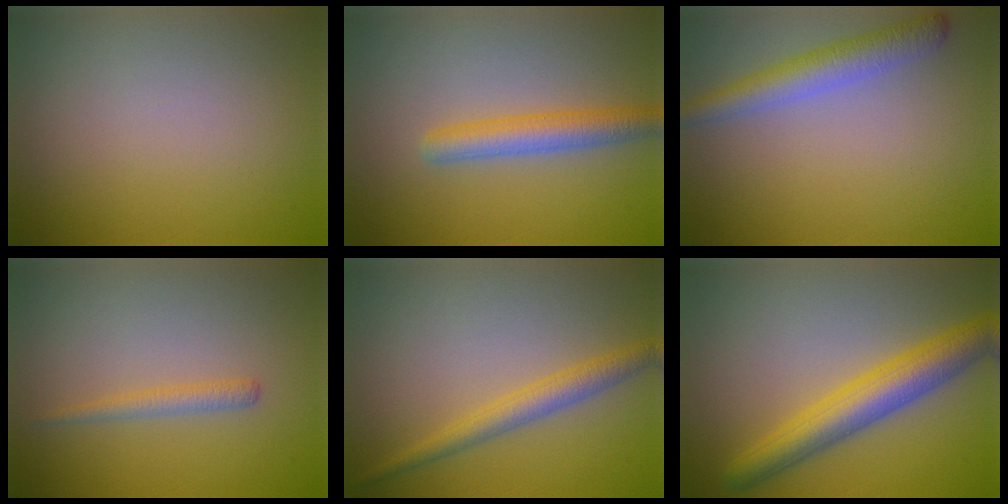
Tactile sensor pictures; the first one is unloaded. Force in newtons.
{"total": 3.3, "press": 3.3, "slide": 0.0}
{"total": 3.8, "press": 3.8, "slide": 0.1}
{"total": 1.3, "press": 1.3, "slide": 0.1}
{"total": 2.7, "press": 2.7, "slide": 0.2}
{"total": 5.7, "press": 5.7, "slide": 0.2}